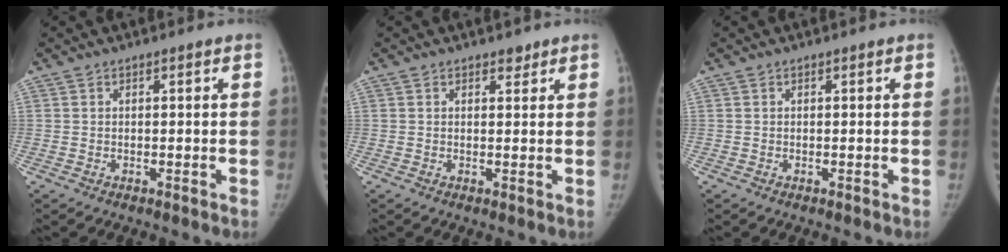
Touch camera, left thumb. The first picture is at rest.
{"total": 1.3, "force": [1.0, 0.8, 0.4], "torque": [0.008, -0.006, 0.014]}
{"total": 0.0}